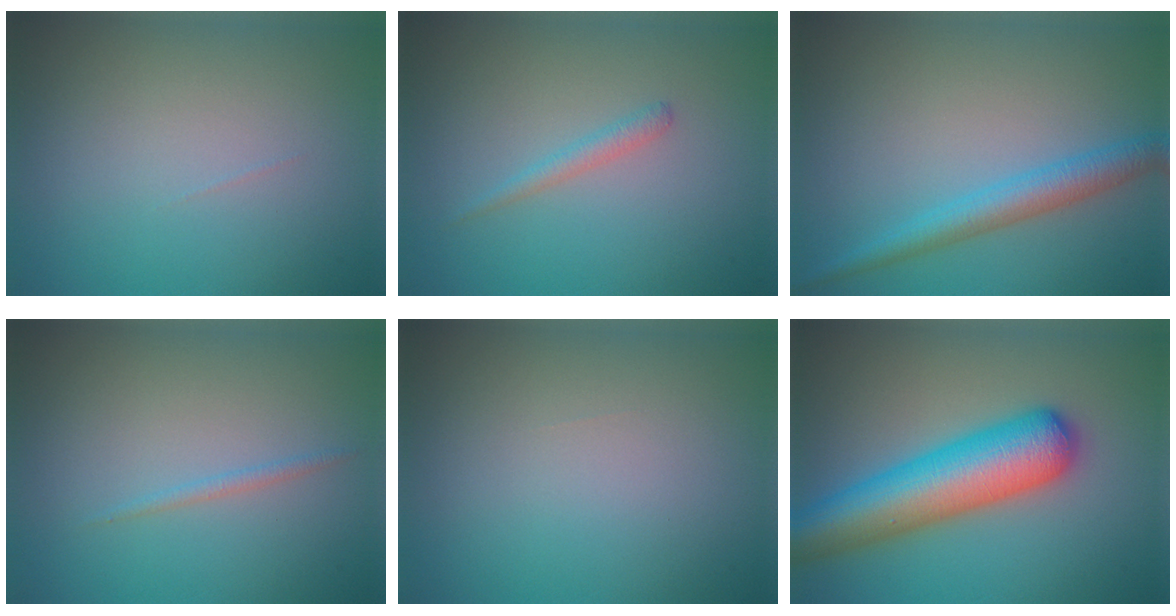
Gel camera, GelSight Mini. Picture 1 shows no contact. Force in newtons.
{"total": 1.2, "press": 1.1, "slide": 0.1}
{"total": 3.3, "press": 3.3, "slide": 0.1}
{"total": 0.8, "press": 0.8, "slide": 0.1}
{"total": 0.0}
{"total": 9.0, "press": 9.0, "slide": 0.3}